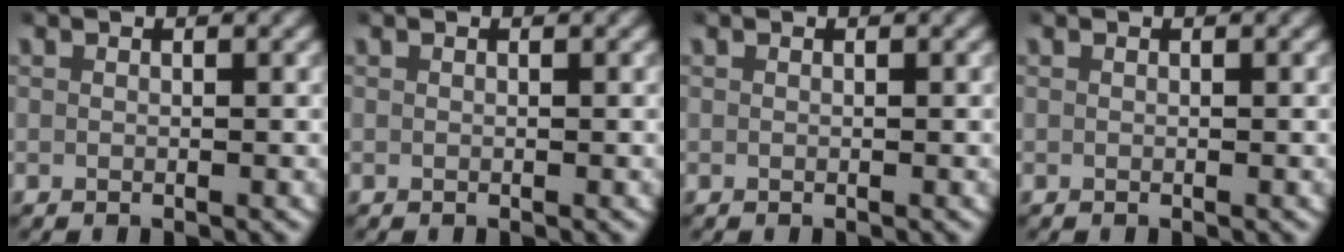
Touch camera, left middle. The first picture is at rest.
{"total": 0.0}
{"total": 0.0}
{"total": 0.0}